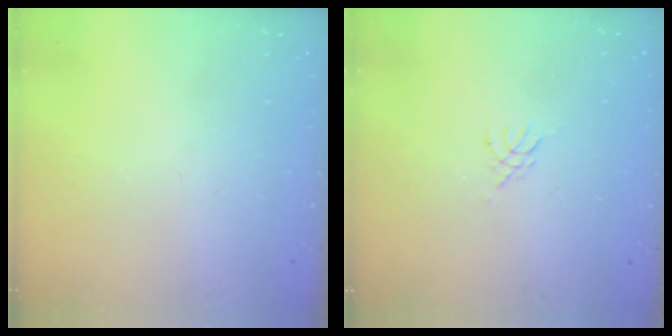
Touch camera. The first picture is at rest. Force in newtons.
{"total": 2.7, "press": 2.6, "slide": 0.6}